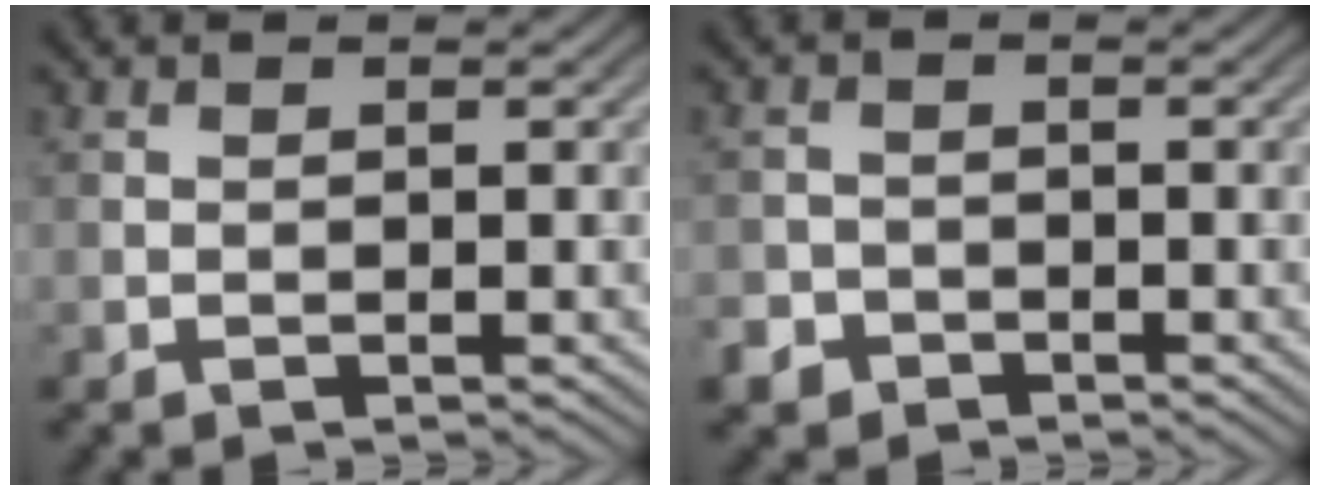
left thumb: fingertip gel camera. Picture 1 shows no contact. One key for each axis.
{"total": 2.7, "fx": -1.8, "fy": 1.9, "fz": 0.6, "tx": -0.013, "ty": -0.002, "tz": -0.039}